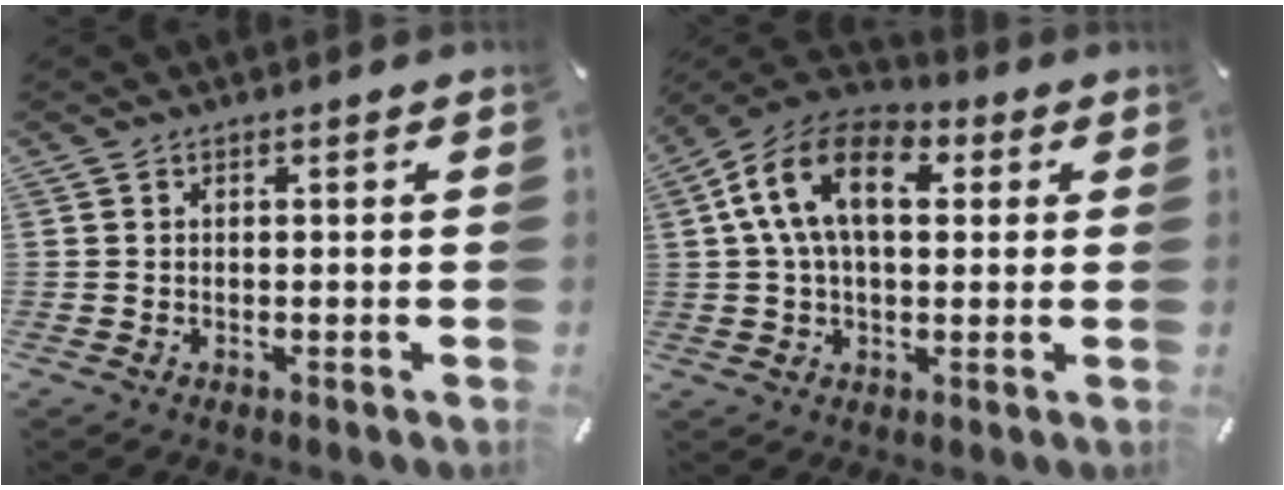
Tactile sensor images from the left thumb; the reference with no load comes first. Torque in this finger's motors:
{"motor_torque": [0.69, 1.32, 1.51, -1.26, 0.52]}